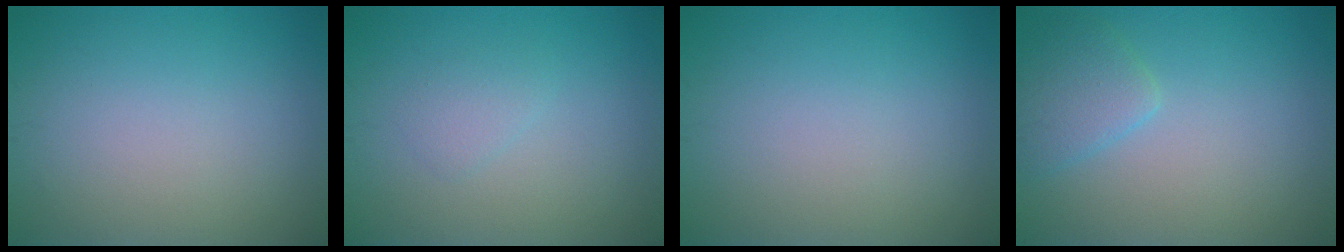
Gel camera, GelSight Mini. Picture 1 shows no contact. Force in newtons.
{"total": 1.1, "press": 1.1, "slide": 0.1}
{"total": 0.0}
{"total": 2.5, "press": 2.5, "slide": 0.2}